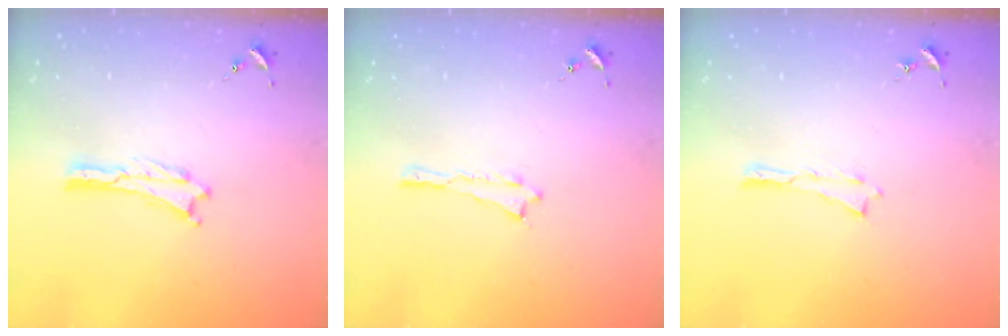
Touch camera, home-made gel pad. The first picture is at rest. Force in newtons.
{"total": 0.0}
{"total": 0.0}